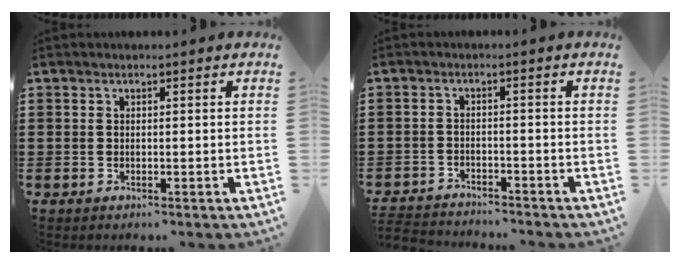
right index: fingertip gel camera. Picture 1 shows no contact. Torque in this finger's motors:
{"motor_torque": [-1.89, -0.25, -1.05, -0.21]}